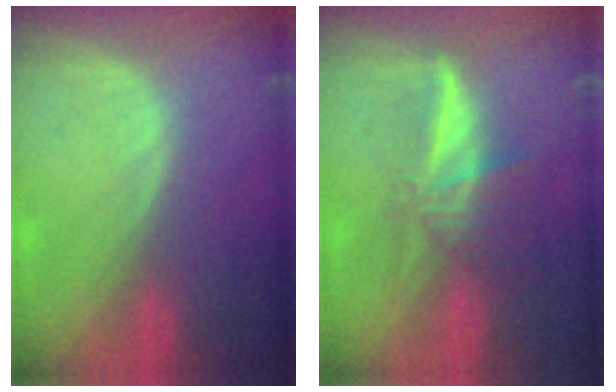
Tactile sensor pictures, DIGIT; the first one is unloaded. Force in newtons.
{"total": 5.9, "press": 5.4, "slide": 2.4}